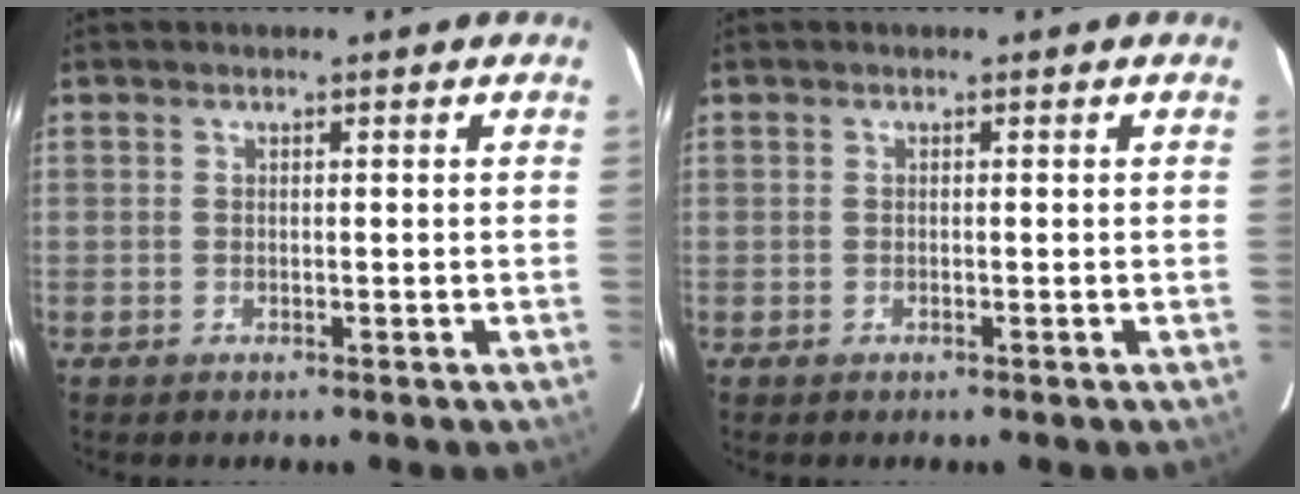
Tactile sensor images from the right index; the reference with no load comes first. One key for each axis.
{"total": 0.0}